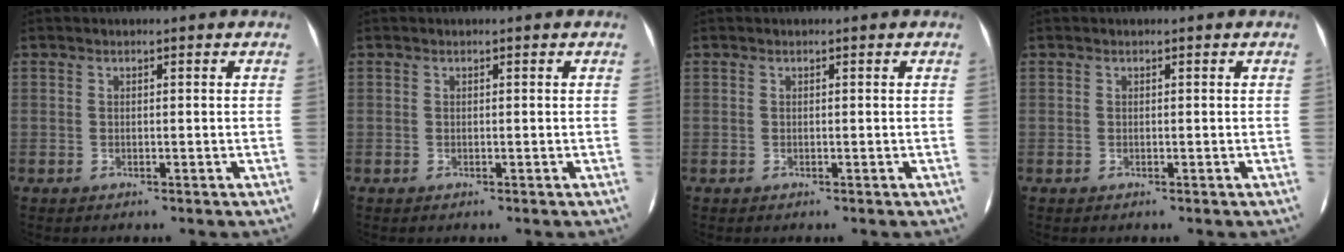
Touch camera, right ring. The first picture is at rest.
{"total": 0.0}
{"total": 0.0}
{"total": 0.0}